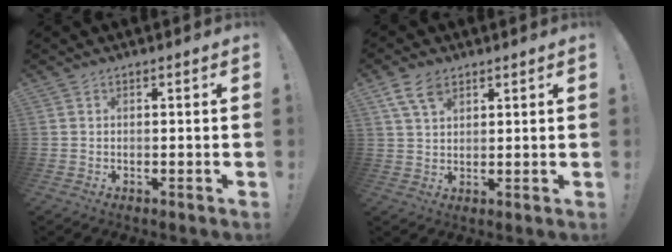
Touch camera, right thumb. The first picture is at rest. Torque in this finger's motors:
{"motor_torque": [-0.49, 0.58, 0.18, 0.02, 0.16]}